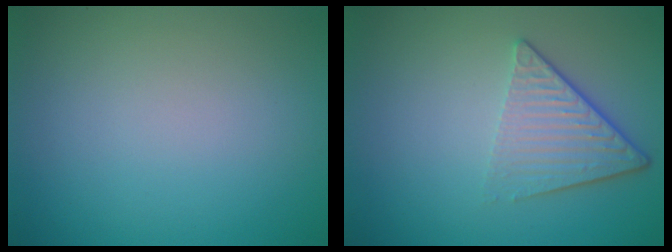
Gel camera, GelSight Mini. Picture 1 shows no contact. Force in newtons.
{"total": 4.3, "press": 3.1, "slide": 3.0}